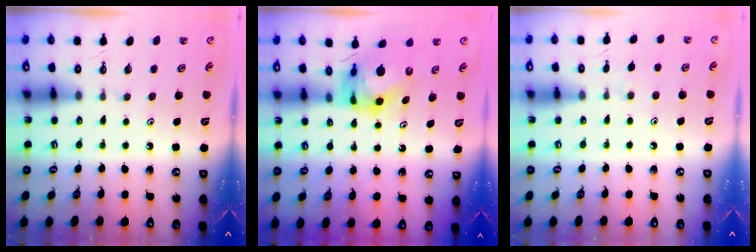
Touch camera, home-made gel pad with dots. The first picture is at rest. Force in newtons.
{"total": 6.7, "press": 6.7, "slide": 0.7}
{"total": 3.3, "press": 3.2, "slide": 0.7}